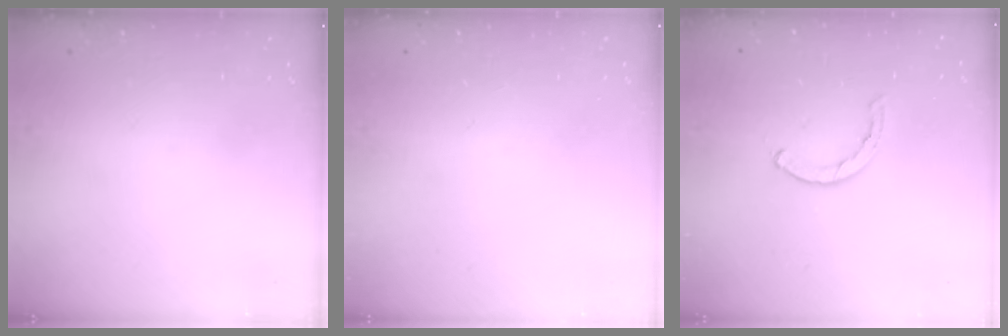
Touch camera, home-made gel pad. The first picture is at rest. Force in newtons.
{"total": 0.0}
{"total": 0.5, "press": 0.5, "slide": 0.2}